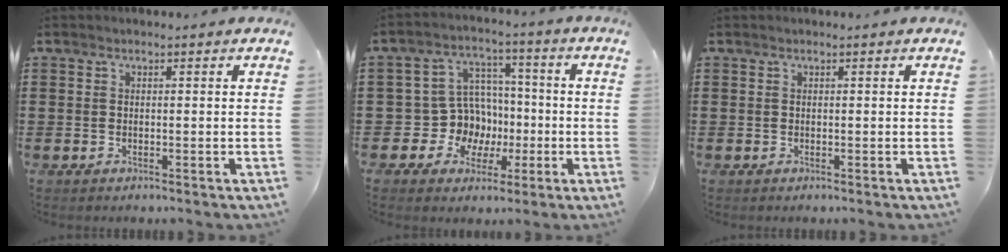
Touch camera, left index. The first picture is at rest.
{"total": 9.4, "force": [-0.9, 8.8, 3.0], "torque": [-0.106, 0.003, -0.009]}
{"total": 0.0}